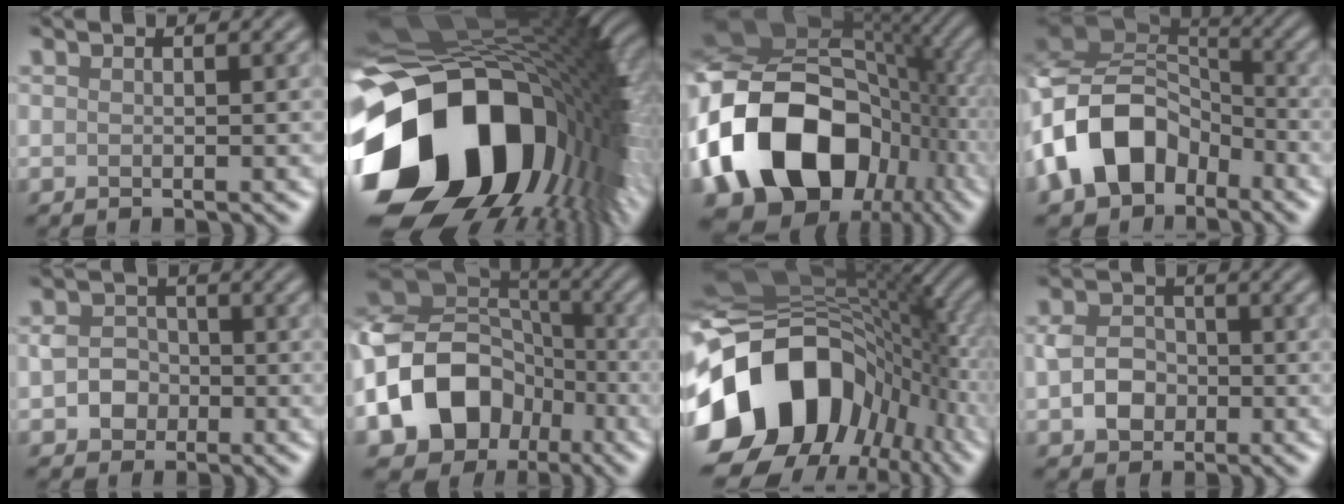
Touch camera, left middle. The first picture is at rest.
{"total": 18.9, "force": [-5.2, 12.9, 12.8], "torque": [-0.263, -0.030, -0.081]}
{"total": 18.0, "force": [-3.7, 13.2, 11.6], "torque": [-0.224, -0.010, -0.060]}
{"total": 10.6, "force": [-4.5, 7.5, 6.0], "torque": [-0.116, 0.007, -0.093]}
{"total": 2.7, "force": [-0.7, 2.4, 1.1], "torque": [-0.017, 0.005, -0.012]}
{"total": 15.7, "force": [-6.2, 12.6, 7.2], "torque": [-0.163, -0.010, -0.115]}
{"total": 17.8, "force": [-5.0, 13.4, 10.6], "torque": [-0.205, -0.021, -0.081]}
{"total": 3.5, "force": [-0.8, 2.9, 1.9], "torque": [-0.037, 0.003, -0.014]}